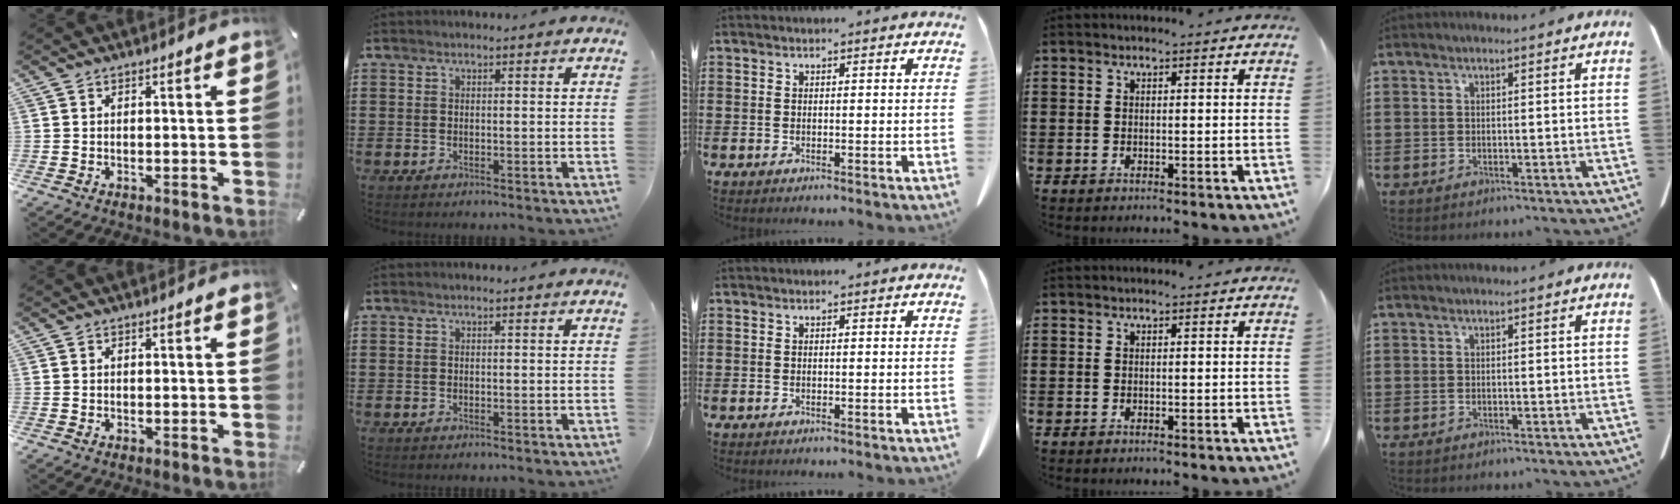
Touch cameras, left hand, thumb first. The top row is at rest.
{}